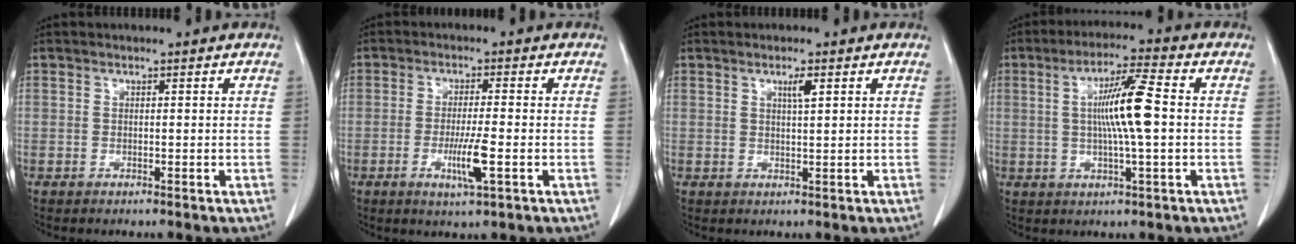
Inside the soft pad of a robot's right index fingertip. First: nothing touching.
{"total": 7.3, "force": [-2.3, -0.1, 6.9], "torque": [-0.126, -0.016, -0.038]}
{"total": 2.0, "force": [1.0, 0.1, 1.7], "torque": [-0.032, -0.003, 0.016]}
{"total": 9.1, "force": [0.7, 0.1, 9.1], "torque": [-0.162, 0.005, 0.010]}